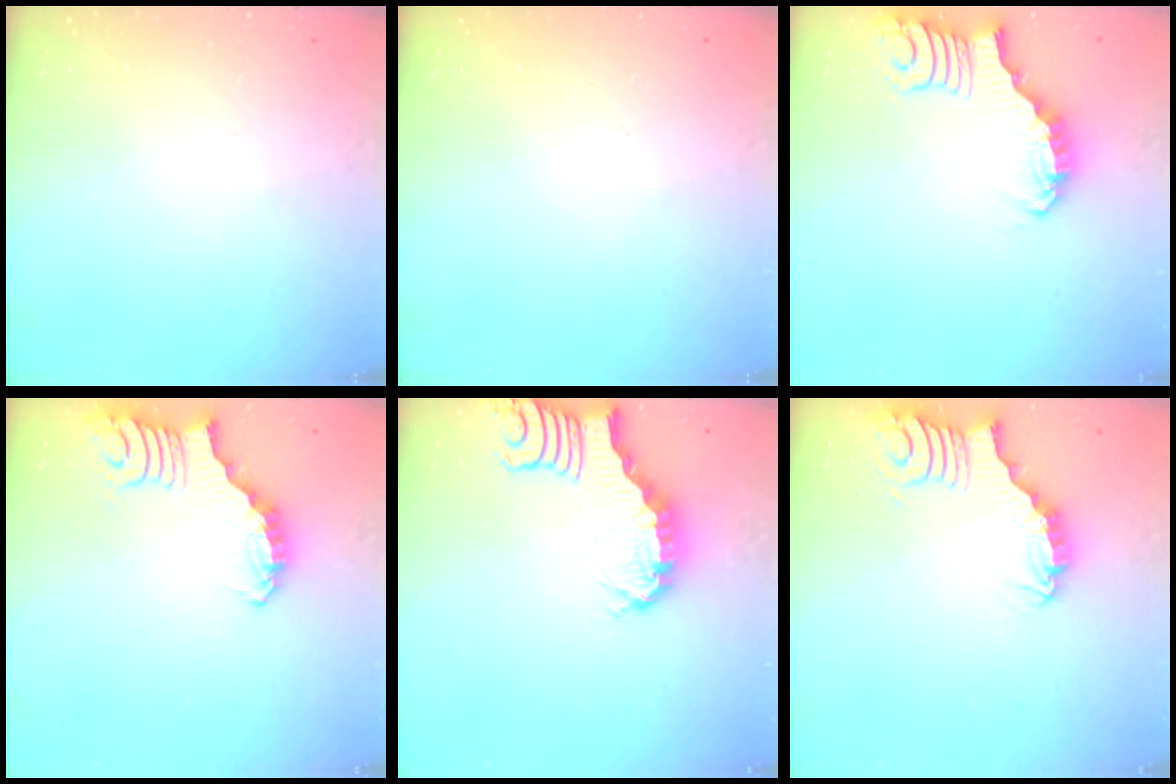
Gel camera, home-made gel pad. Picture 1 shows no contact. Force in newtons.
{"total": 0.0}
{"total": 2.9, "press": 2.9, "slide": 0.1}
{"total": 2.7, "press": 2.6, "slide": 0.5}
{"total": 2.7, "press": 2.7, "slide": 0.4}
{"total": 3.0, "press": 3.0, "slide": 0.0}